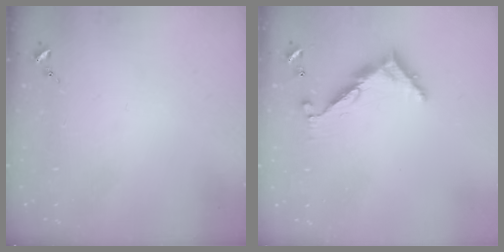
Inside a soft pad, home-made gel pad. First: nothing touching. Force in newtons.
{"total": 9.0, "press": 9.0, "slide": 0.7}